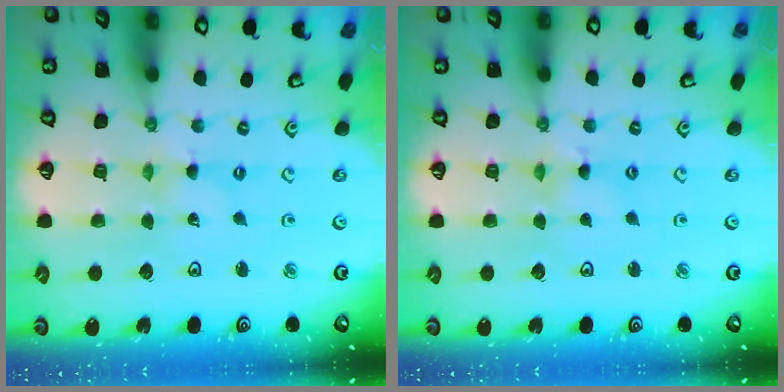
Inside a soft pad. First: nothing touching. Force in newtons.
{"total": 1.8, "press": 1.8, "slide": 0.2}